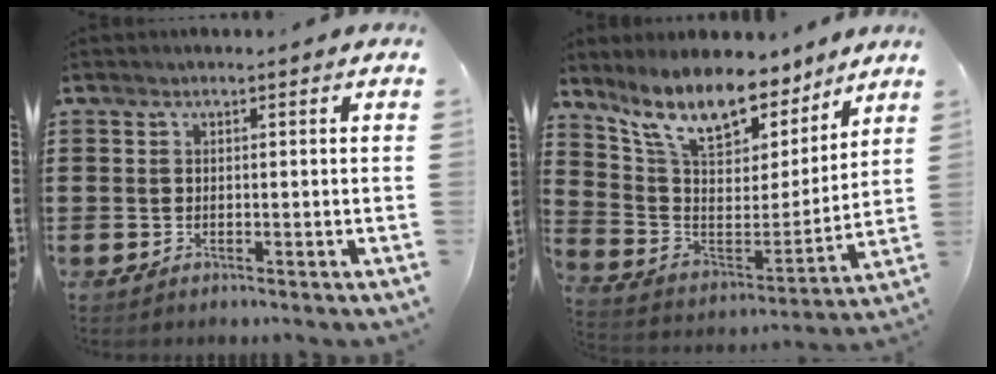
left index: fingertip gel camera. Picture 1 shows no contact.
{"total": 12.2, "force": [9.5, 4.2, 6.4], "torque": [-0.157, -0.047, 0.170]}